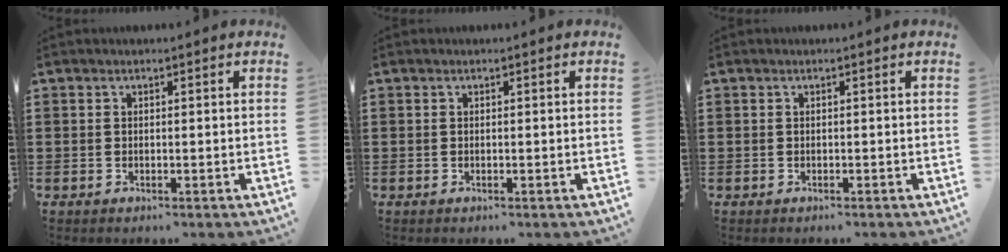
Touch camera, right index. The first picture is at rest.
{"total": 0.0}
{"total": 0.0}